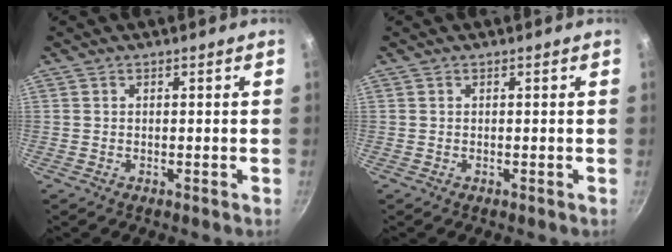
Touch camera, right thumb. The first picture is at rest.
{"total": 0.0}